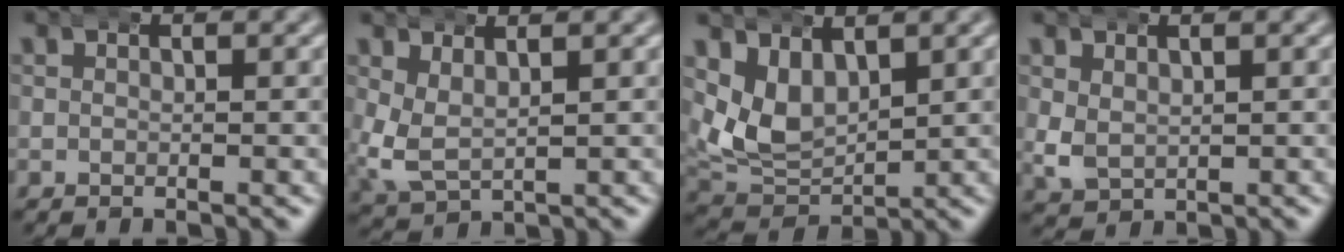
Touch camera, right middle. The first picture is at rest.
{"total": 3.5, "force": [1.1, 2.5, 2.1], "torque": [-0.077, -0.026, 0.035]}
{"total": 6.5, "force": [1.7, 5.1, 3.6], "torque": [-0.101, -0.017, 0.036]}
{"total": 1.9, "force": [0.8, 1.4, 1.0], "torque": [-0.041, -0.018, 0.030]}